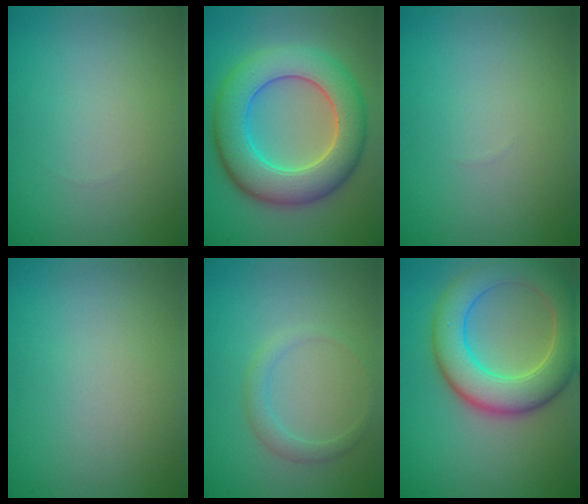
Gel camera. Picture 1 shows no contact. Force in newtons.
{"total": 9.2, "press": 9.2, "slide": 0.4}
{"total": 0.0}
{"total": 0.0}
{"total": 1.6, "press": 1.6, "slide": 0.1}
{"total": 8.2, "press": 8.1, "slide": 0.6}